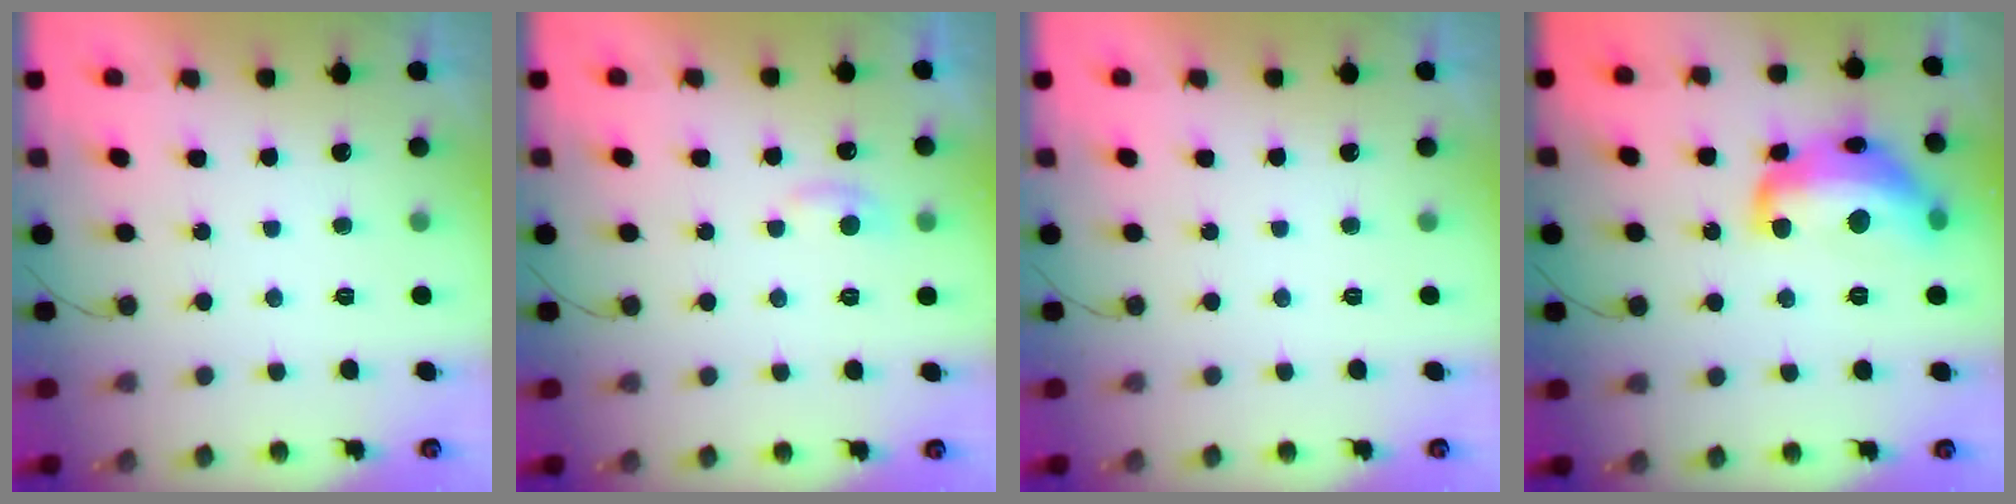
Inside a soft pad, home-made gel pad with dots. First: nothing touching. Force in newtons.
{"total": 6.0, "press": 6.0, "slide": 0.6}
{"total": 0.0}
{"total": 17.8, "press": 17.8, "slide": 0.9}